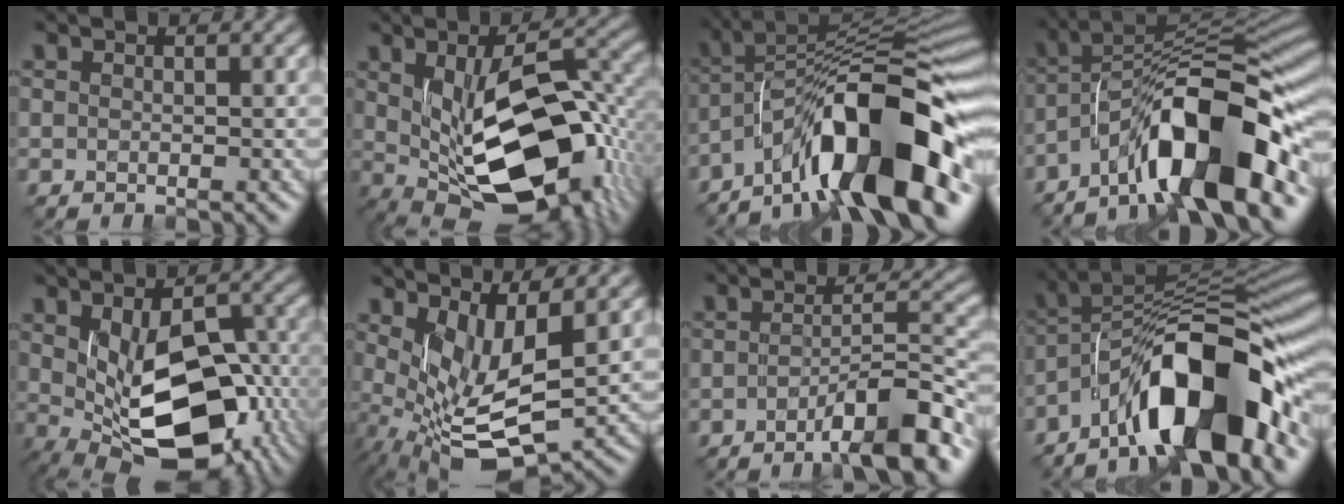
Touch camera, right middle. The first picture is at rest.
{"total": 13.8, "force": [-0.3, 6.8, 12.0], "torque": [-0.178, -0.021, 0.011]}
{"total": 13.4, "force": [-7.2, 4.0, 10.5], "torque": [-0.141, 0.031, -0.127]}
{"total": 12.1, "force": [-6.5, 3.3, 9.6], "torque": [-0.136, 0.027, -0.123]}
{"total": 12.4, "force": [-1.2, 7.0, 10.1], "torque": [-0.153, -0.030, 0.001]}
{"total": 6.6, "force": [0.8, 2.4, 6.1], "torque": [-0.127, -0.014, 0.019]}
{"total": 6.5, "force": [-4.1, 1.0, 5.0], "torque": [-0.072, 0.015, -0.069]}
{"total": 13.0, "force": [-6.5, 4.3, 10.3], "torque": [-0.142, 0.027, -0.121]}